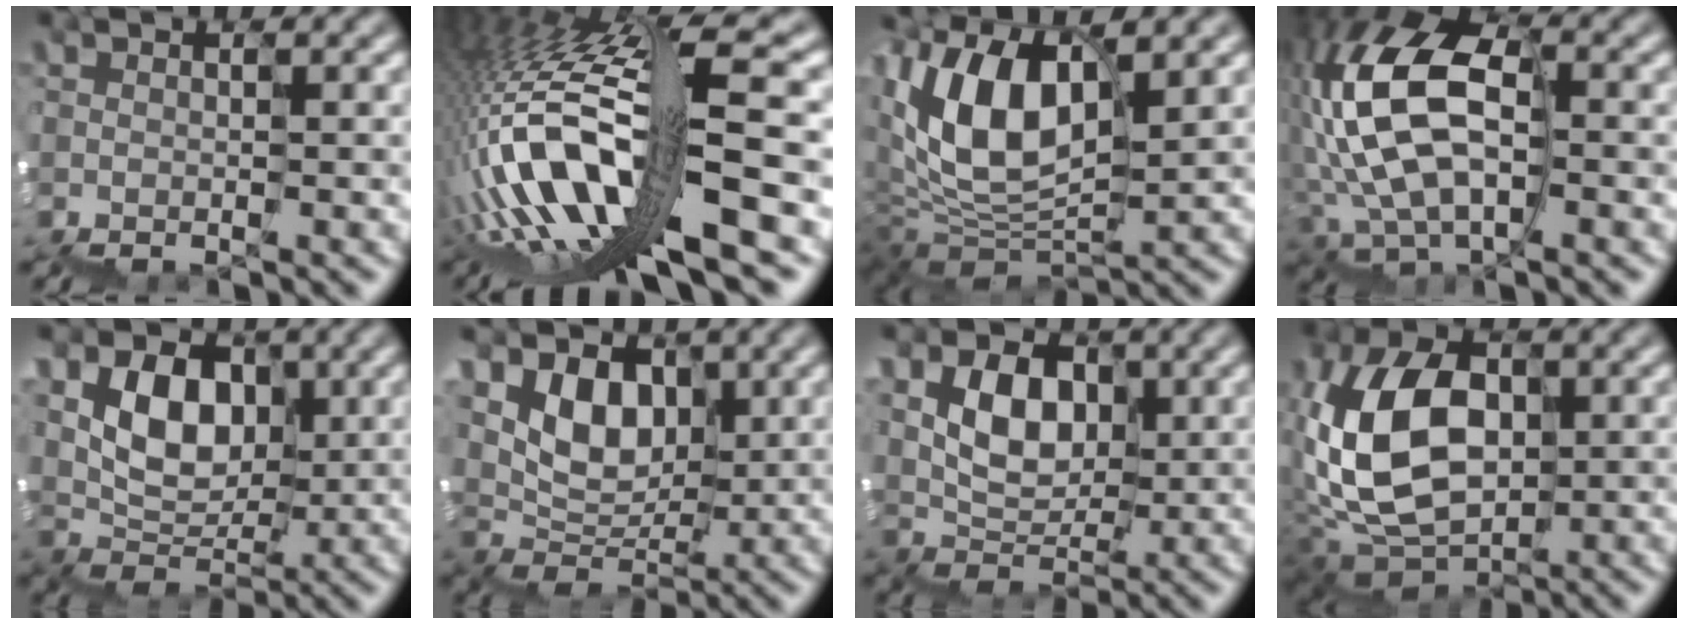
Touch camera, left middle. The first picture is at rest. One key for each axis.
{"total": 12.7, "fx": -3.5, "fy": 3.1, "fz": 11.8, "tx": -0.252, "ty": 0.031, "tz": -0.055}
{"total": 7.3, "fx": 2.6, "fy": 4.2, "fz": 5.3, "tx": -0.128, "ty": 0.015, "tz": 0.044}
{"total": 8.2, "fx": -0.2, "fy": 5.0, "fz": 6.5, "tx": -0.179, "ty": 0.030, "tz": -0.012}
{"total": 3.6, "fx": 1.7, "fy": 3.0, "fz": 1.1, "tx": -0.027, "ty": 0.006, "tz": 0.034}
{"total": 3.6, "fx": 2.2, "fy": 2.8, "fz": 0.8, "tx": -0.026, "ty": 0.003, "tz": 0.041}
{"total": 2.8, "fx": 1.4, "fy": 2.4, "fz": 0.5, "tx": -0.019, "ty": 0.010, "tz": 0.029}
{"total": 8.8, "fx": 0.9, "fy": 6.3, "fz": 6.0, "tx": -0.156, "ty": 0.018, "tz": 0.015}